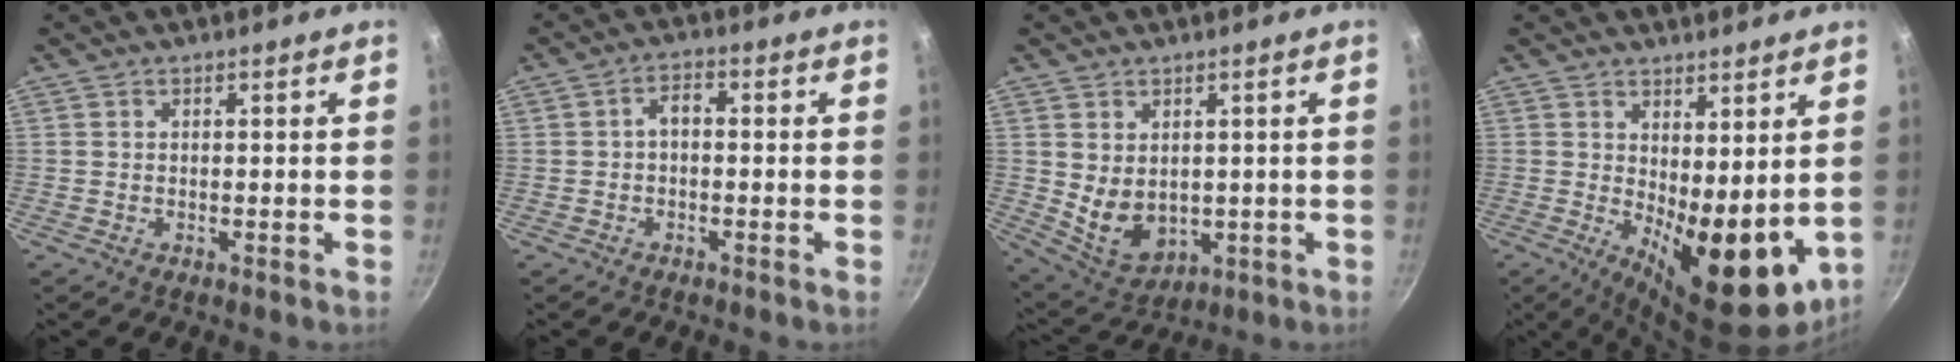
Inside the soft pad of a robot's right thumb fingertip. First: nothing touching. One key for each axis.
{"total": 2.9, "fx": -0.5, "fy": 1.7, "fz": 2.3, "tx": -0.035, "ty": 0.017, "tz": -0.013}
{"total": 8.8, "fx": 0.7, "fy": 6.5, "fz": 6.0, "tx": -0.084, "ty": -0.021, "tz": 0.039}
{"total": 13.7, "fx": 1.0, "fy": 5.9, "fz": 12.3, "tx": -0.136, "ty": -0.031, "tz": 0.032}